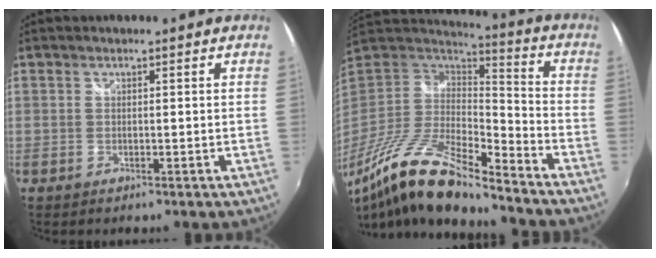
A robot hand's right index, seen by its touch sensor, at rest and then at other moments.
{"total": 20.2, "force": [-14.6, 5.0, 12.9], "torque": [-0.253, -0.044, -0.273]}